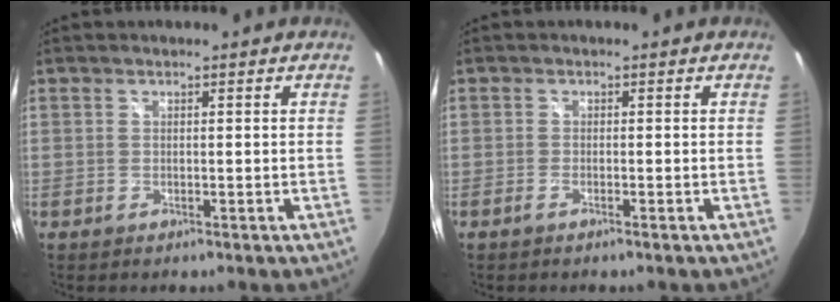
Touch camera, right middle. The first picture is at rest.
{"total": 1.5, "force": [-1.1, -0.2, 1.0], "torque": [-0.022, -0.003, -0.021]}